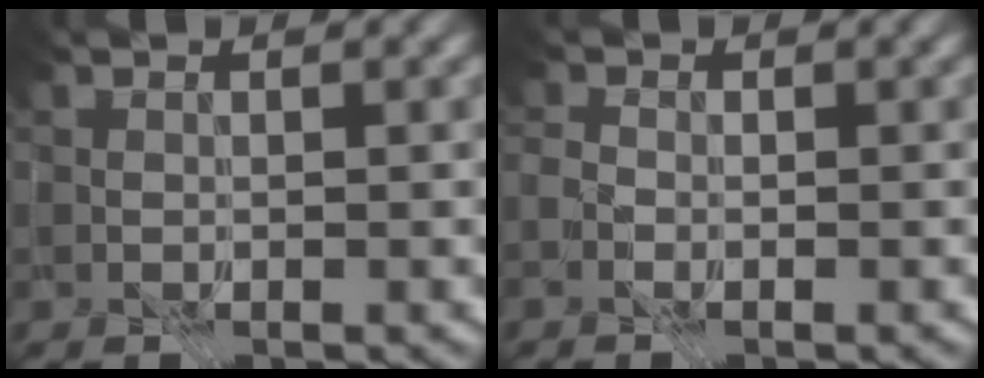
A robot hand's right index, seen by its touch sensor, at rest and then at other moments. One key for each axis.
{"total": 1.5, "fx": -1.5, "fy": 0.4, "fz": -0.2, "tx": 0.022, "ty": -0.001, "tz": -0.058}